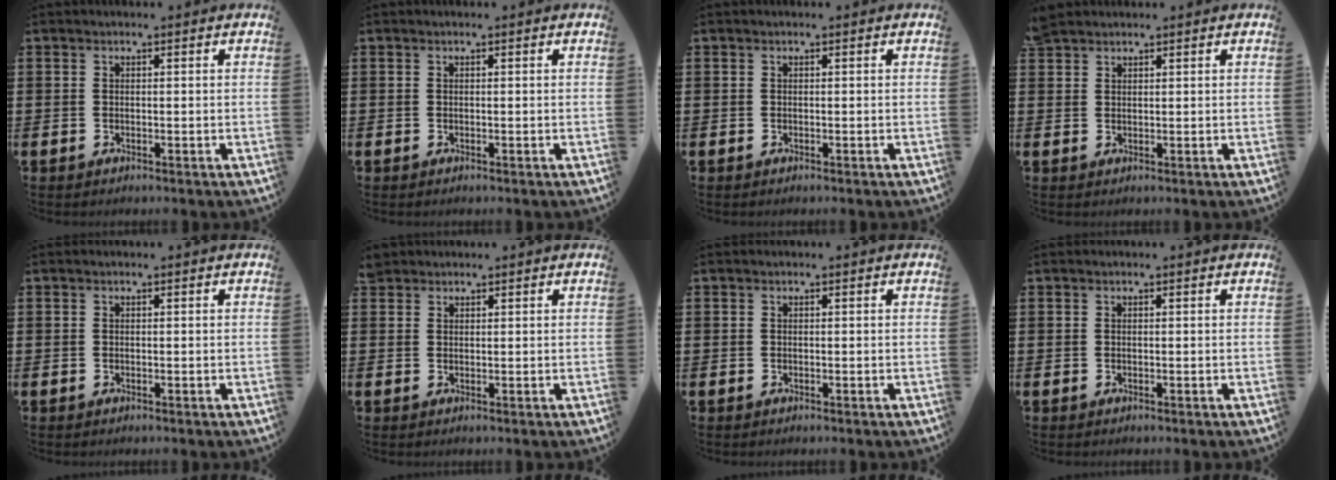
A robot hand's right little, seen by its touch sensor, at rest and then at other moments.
{"total": 0.0}
{"total": 0.0}
{"total": 1.9, "force": [1.8, 0.6, 0.3], "torque": [-0.004, 0.004, 0.034]}
{"total": 0.0}
{"total": 1.4, "force": [1.3, 0.6, 0.0], "torque": [0.011, -0.001, 0.023]}
{"total": 0.0}
{"total": 0.0}